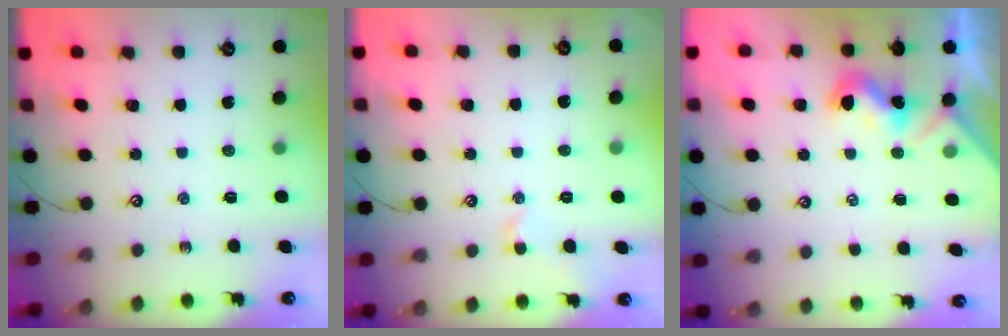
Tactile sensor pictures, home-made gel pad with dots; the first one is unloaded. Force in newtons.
{"total": 0.7, "press": 0.3, "slide": 0.6}
{"total": 1.3, "press": 1.2, "slide": 0.3}